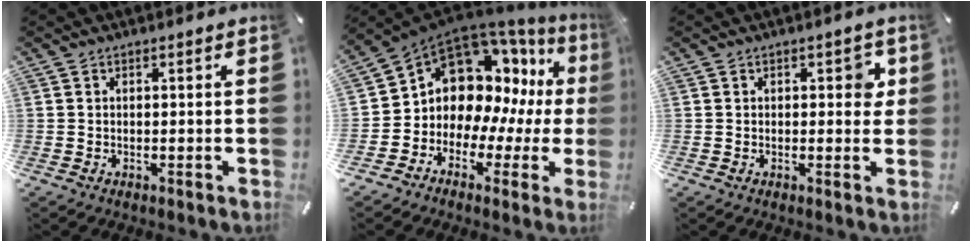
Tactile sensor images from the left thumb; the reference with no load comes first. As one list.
[{"total": 13.1, "force": [4.5, 10.5, 6.4], "torque": [-0.132, -0.062, 0.085]}, {"total": 3.3, "force": [0.8, 2.0, 2.5], "torque": [-0.012, -0.006, 0.002]}]